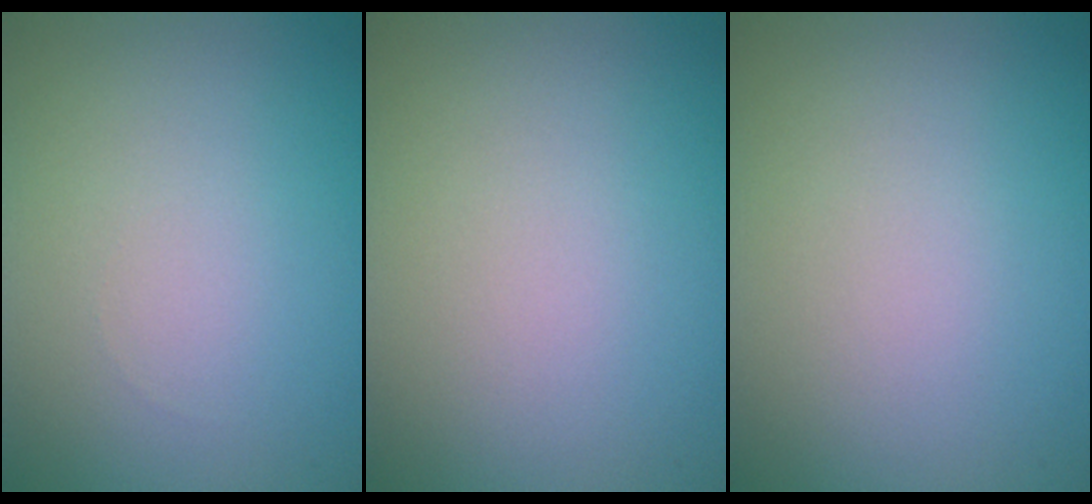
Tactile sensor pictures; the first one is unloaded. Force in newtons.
{"total": 0.0}
{"total": 0.0}